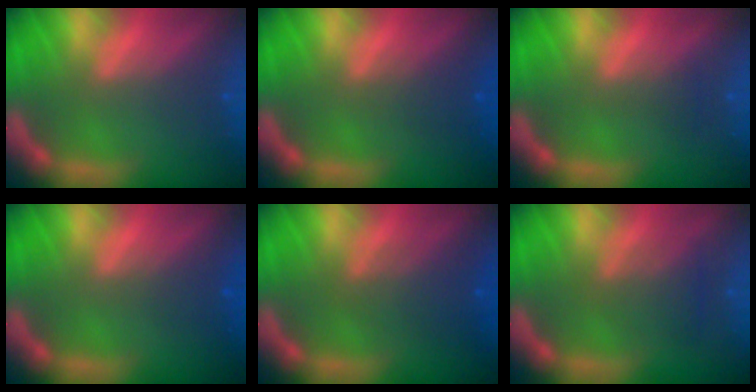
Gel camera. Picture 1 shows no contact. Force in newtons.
{"total": 1.9}
{"total": 1.0}
{"total": 1.4}
{"total": 3.6}
{"total": 3.0}